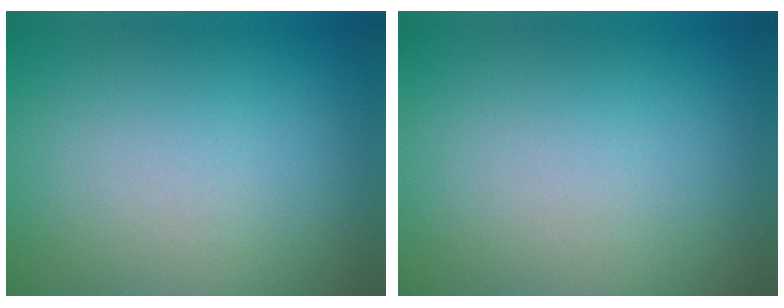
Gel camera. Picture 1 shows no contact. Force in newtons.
{"total": 0.0}